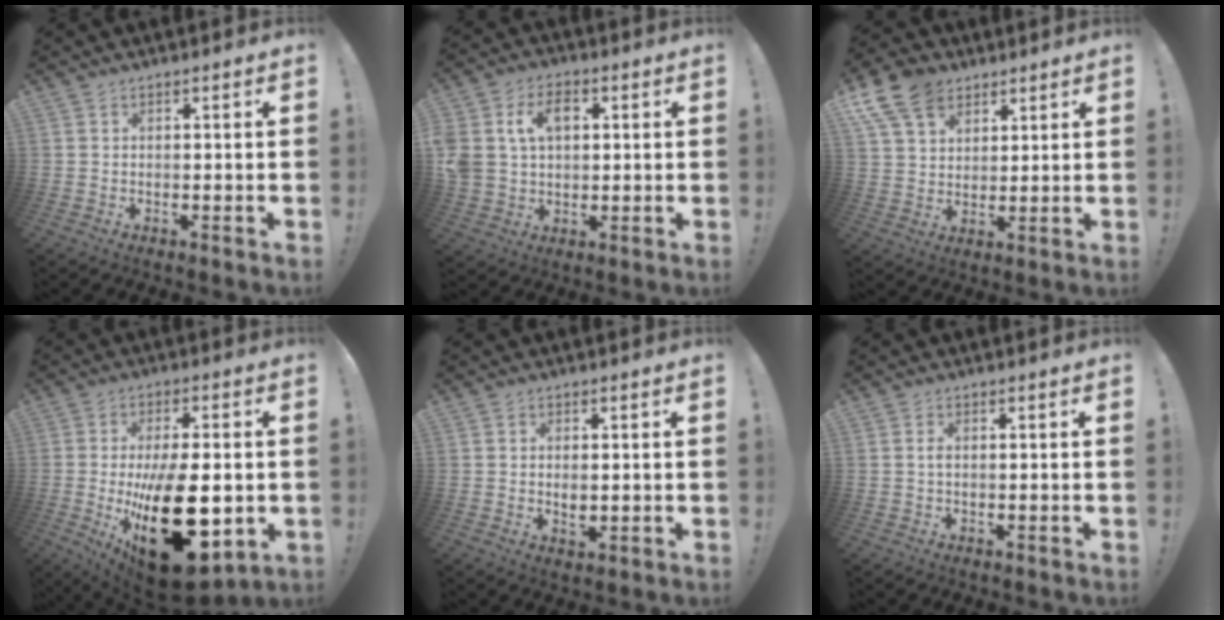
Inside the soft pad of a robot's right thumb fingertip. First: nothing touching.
{"total": 11.4, "force": [3.6, 8.5, 6.8], "torque": [-0.129, 0.001, 0.069]}
{"total": 12.7, "force": [7.2, 8.7, 5.9], "torque": [-0.104, -0.033, 0.145]}
{"total": 27.7, "force": [-4.3, 12.5, 24.4], "torque": [-0.397, -0.004, -0.048]}
{"total": 2.8, "force": [0.2, 1.7, 2.2], "torque": [-0.028, 0.000, 0.001]}
{"total": 0.9, "force": [-0.2, 0.3, 0.9], "torque": [-0.021, 0.004, -0.003]}